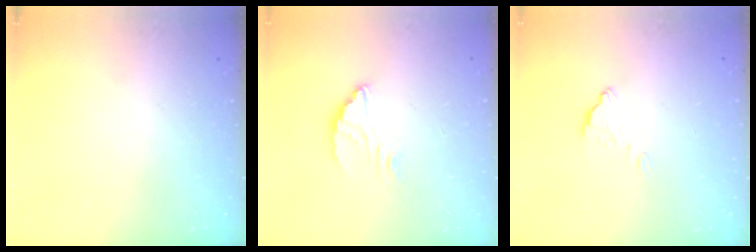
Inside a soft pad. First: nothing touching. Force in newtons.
{"total": 3.7, "press": 3.7, "slide": 0.2}
{"total": 3.8, "press": 3.7, "slide": 0.3}